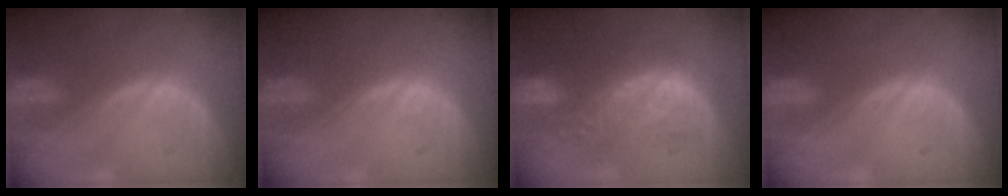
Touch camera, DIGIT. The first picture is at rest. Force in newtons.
{"total": 0.5, "press": 0.5, "slide": 0.1}
{"total": 10.4, "press": 9.5, "slide": 4.2}
{"total": 0.0}